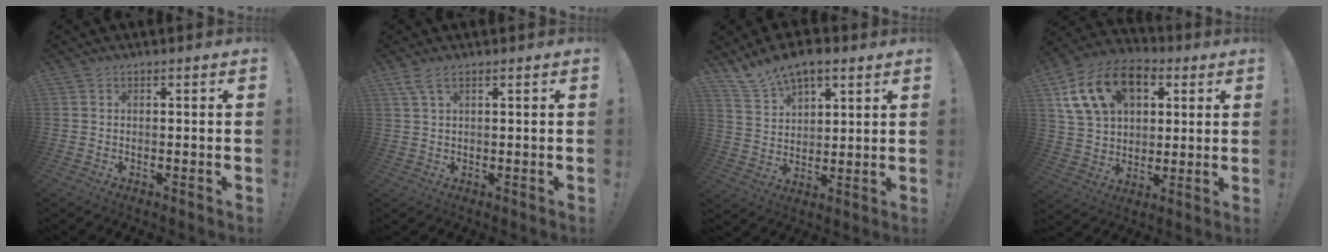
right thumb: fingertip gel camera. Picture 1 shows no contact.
{"total": 3.4, "force": [2.1, 0.9, 2.5], "torque": [-0.046, -0.006, 0.038]}
{"total": 9.8, "force": [7.9, 4.7, 3.4], "torque": [-0.064, -0.053, 0.151]}
{"total": 19.0, "force": [8.2, 13.0, 11.2], "torque": [-0.188, -0.023, 0.154]}